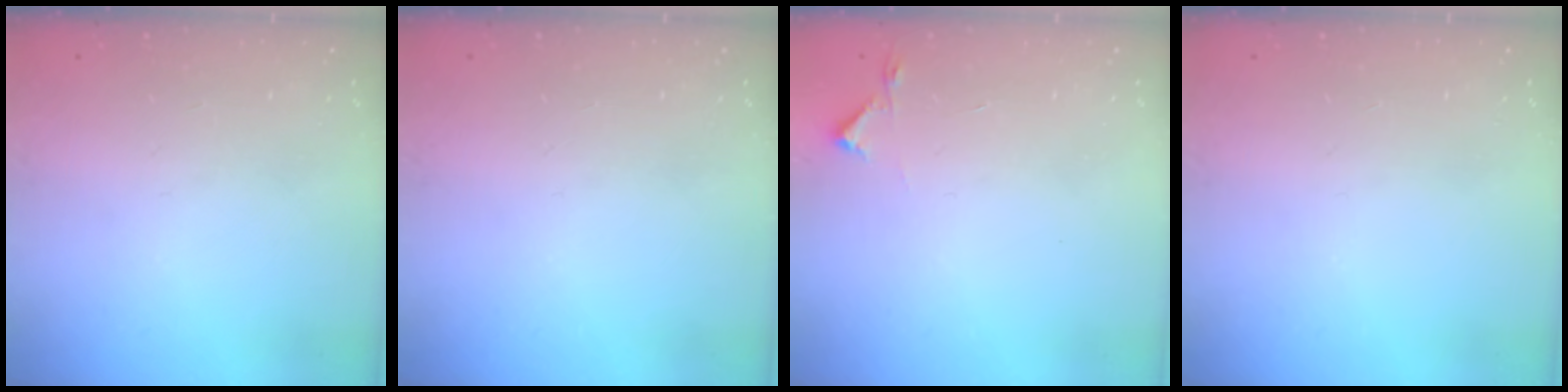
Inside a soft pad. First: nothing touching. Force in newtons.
{"total": 0.0}
{"total": 2.7, "press": 2.6, "slide": 0.4}
{"total": 0.0}